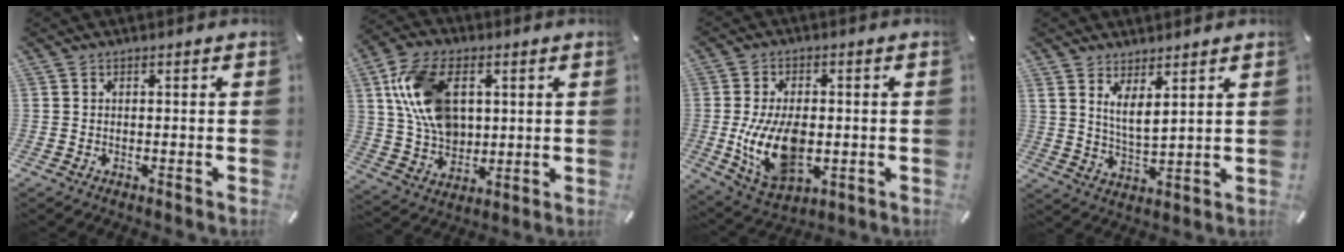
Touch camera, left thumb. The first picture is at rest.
{"total": 15.1, "force": [3.7, 10.8, 9.9], "torque": [-0.214, 0.013, 0.071]}
{"total": 14.3, "force": [-1.4, 8.8, 11.2], "torque": [-0.222, -0.006, -0.021]}
{"total": 5.9, "force": [4.1, 1.6, 3.9], "torque": [-0.072, -0.022, 0.071]}